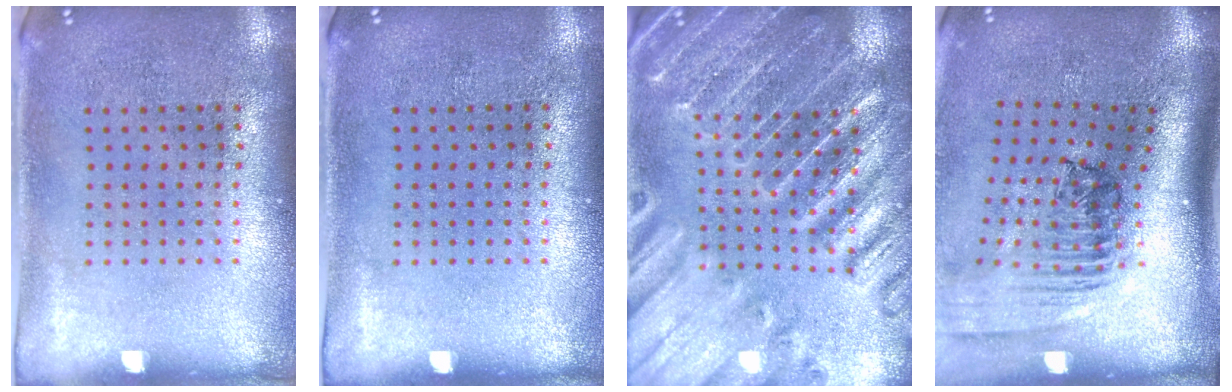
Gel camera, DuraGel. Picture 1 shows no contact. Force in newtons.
{"total": 0.0}
{"total": 3.5, "press": 3.4, "slide": 0.8}
{"total": 2.6, "press": 1.7, "slide": 1.9}